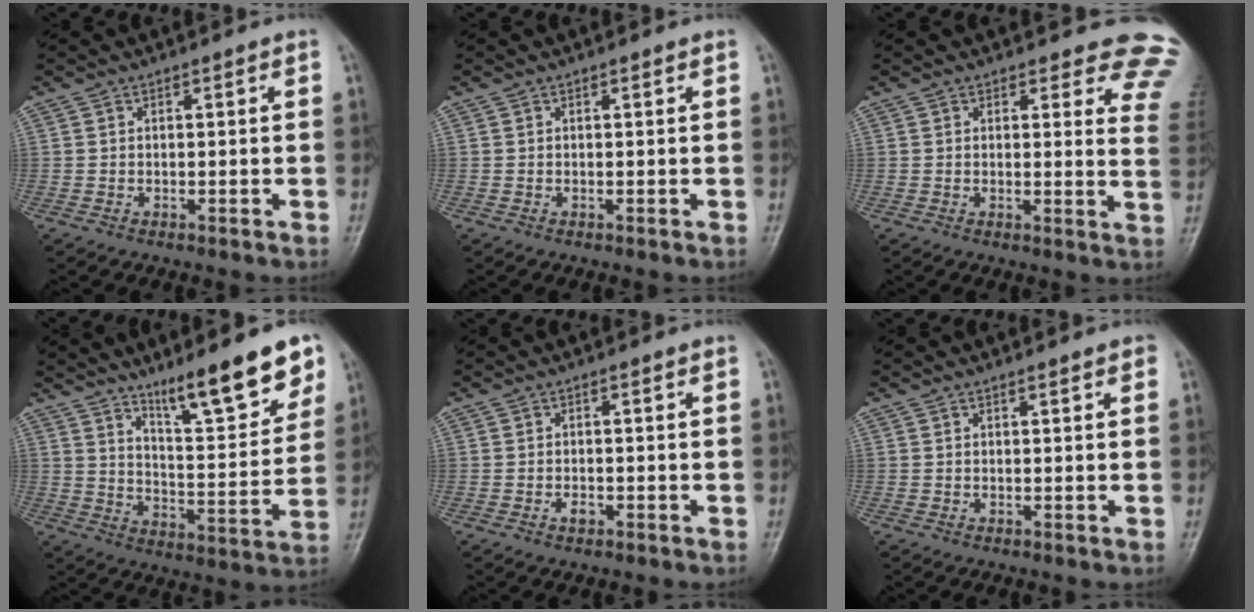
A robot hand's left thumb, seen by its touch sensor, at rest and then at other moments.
{"total": 0.0}
{"total": 11.2, "force": [10.4, 3.4, 2.3], "torque": [0.032, -0.085, 0.075]}
{"total": 15.3, "force": [10.6, 3.1, 10.6], "torque": [-0.131, -0.068, 0.174]}
{"total": 1.3, "force": [-0.5, 0.8, 1.0], "torque": [-0.013, 0.002, -0.007]}
{"total": 1.1, "force": [0.7, 0.2, 0.8], "torque": [-0.009, 0.000, 0.008]}